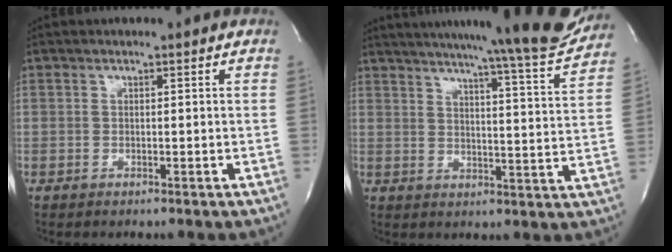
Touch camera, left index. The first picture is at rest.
{"total": 22.8, "force": [20.6, 0.4, 9.9], "torque": [-0.147, -0.057, 0.254]}